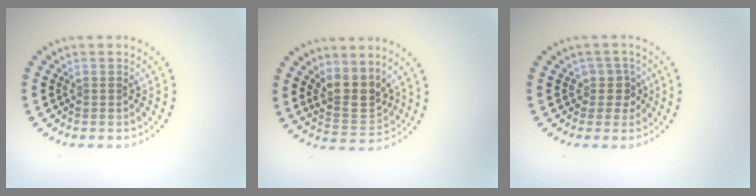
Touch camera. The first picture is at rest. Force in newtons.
{"total": 3.6, "press": 3.1, "slide": 1.9}
{"total": 2.0, "press": 1.6, "slide": 1.2}